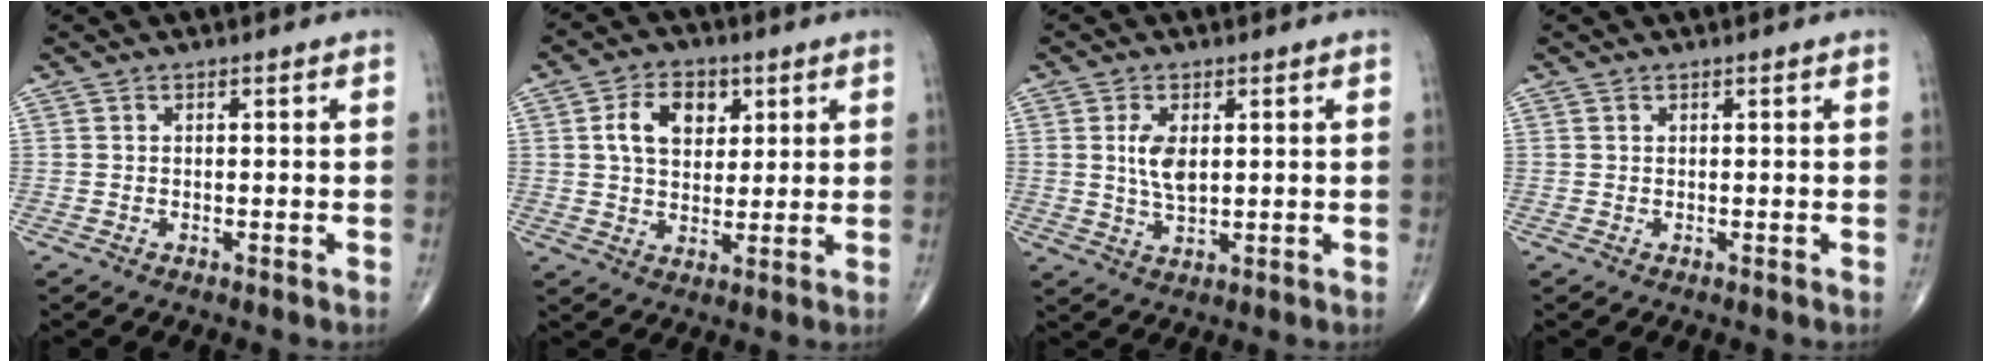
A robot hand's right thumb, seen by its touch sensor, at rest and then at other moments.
{"total": 9.3, "force": [2.9, 6.4, 6.1], "torque": [-0.077, -0.005, 0.050]}
{"total": 5.8, "force": [1.1, 3.0, 4.8], "torque": [-0.089, -0.008, 0.024]}
{"total": 0.0}